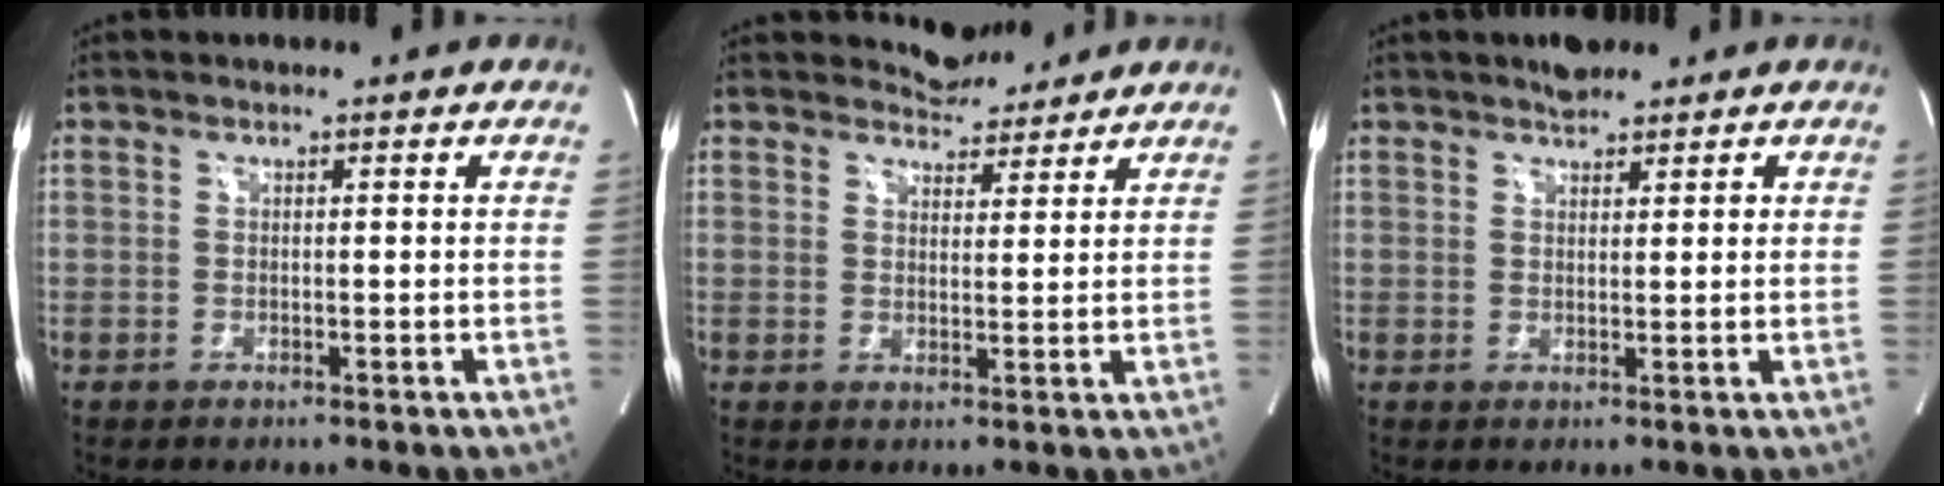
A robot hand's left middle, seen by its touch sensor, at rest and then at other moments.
{"total": 4.0, "force": [3.8, 1.1, -0.2], "torque": [-0.002, -0.001, 0.057]}
{"total": 2.7, "force": [2.3, 1.2, 0.9], "torque": [-0.016, 0.007, 0.035]}